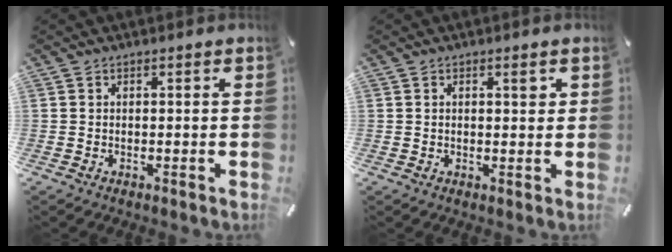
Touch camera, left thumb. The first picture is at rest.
{"total": 2.3, "force": [0.9, 0.5, 2.0], "torque": [-0.033, -0.001, 0.012]}